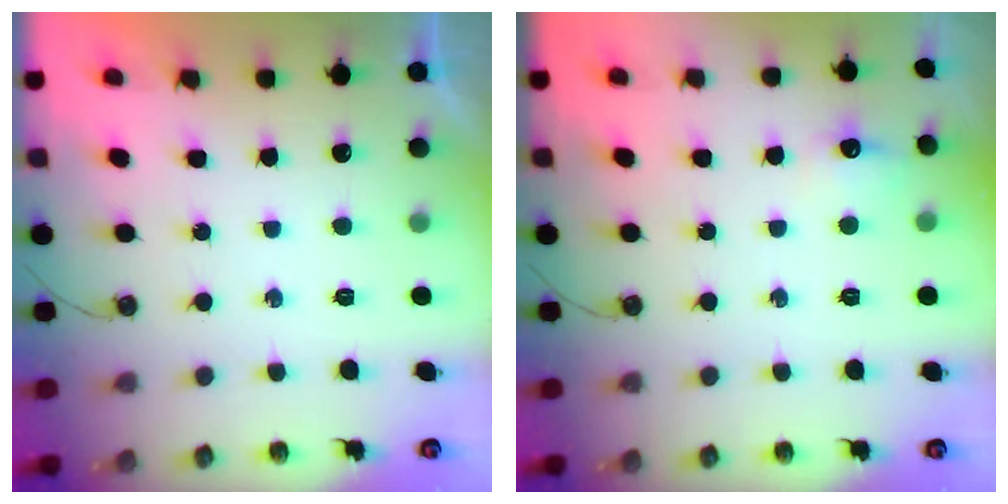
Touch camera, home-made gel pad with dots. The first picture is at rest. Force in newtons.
{"total": 6.9, "press": 6.9, "slide": 0.9}